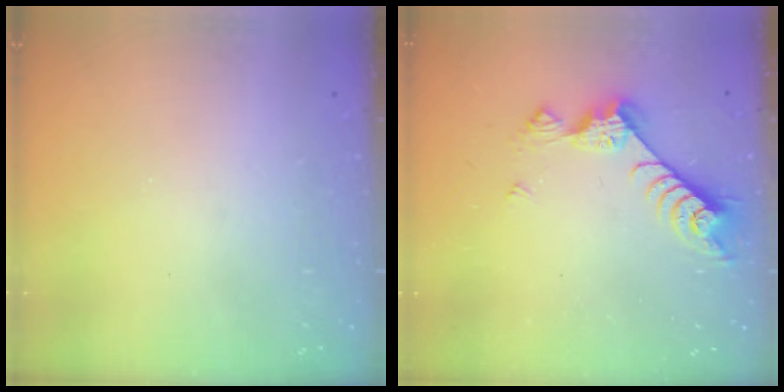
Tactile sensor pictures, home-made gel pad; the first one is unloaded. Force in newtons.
{"total": 8.4, "press": 8.3, "slide": 0.8}